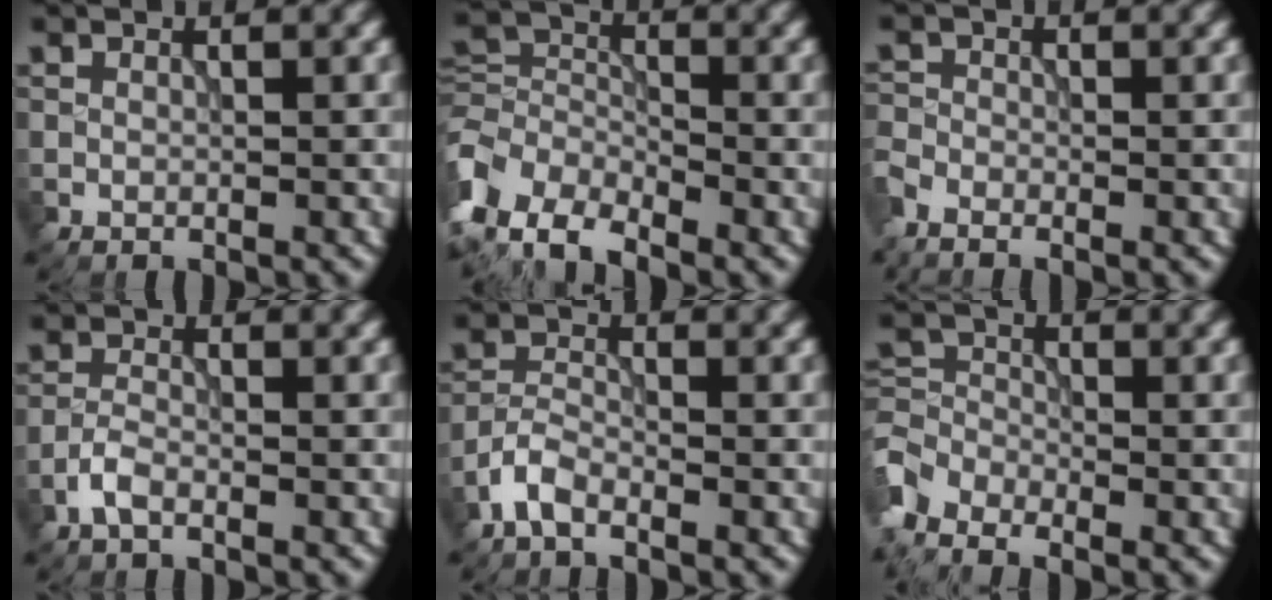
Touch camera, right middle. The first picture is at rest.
{"total": 7.0, "force": [-4.3, 4.1, 3.7], "torque": [-0.072, -0.002, -0.103]}
{"total": 2.3, "force": [-1.9, 0.8, 0.9], "torque": [-0.021, -0.008, -0.052]}
{"total": 1.7, "force": [-1.1, 0.6, 1.2], "torque": [-0.027, 0.004, -0.029]}
{"total": 2.5, "force": [-1.8, 0.9, 1.4], "torque": [-0.032, 0.006, -0.045]}
{"total": 3.9, "force": [-2.8, 2.2, 1.8], "torque": [-0.035, -0.001, -0.056]}